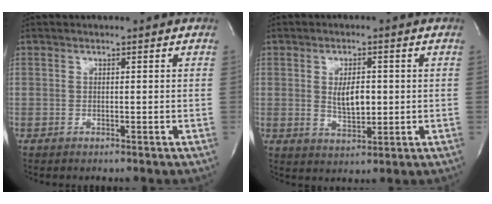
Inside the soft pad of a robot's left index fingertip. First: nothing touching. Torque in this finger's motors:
{"motor_torque": [0.18, 0.04, 0.13, 0.03]}